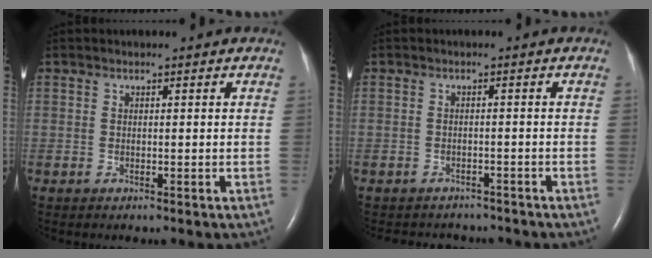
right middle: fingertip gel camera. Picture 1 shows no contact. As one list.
[{"total": 5.2, "force": [-4.9, 2.0, 0.3], "torque": [-0.006, 0.001, -0.057]}]